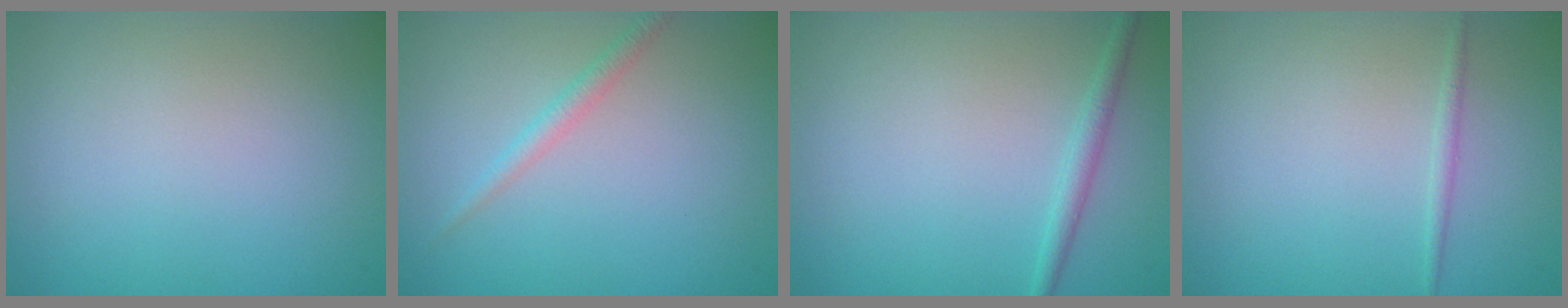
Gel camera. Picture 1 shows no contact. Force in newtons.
{"total": 1.4, "press": 1.4, "slide": 0.1}
{"total": 1.4, "press": 1.4, "slide": 0.1}
{"total": 0.8, "press": 0.8, "slide": 0.0}